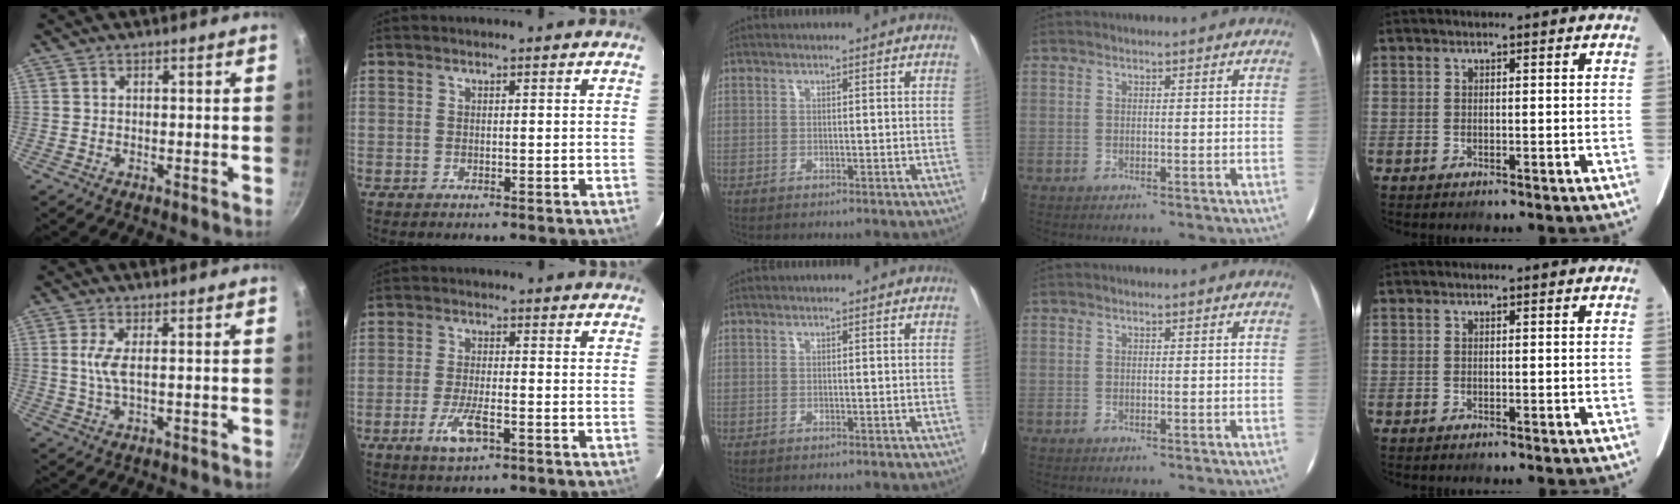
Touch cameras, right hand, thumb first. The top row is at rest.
{"thumb": {"total": 3.7, "force": [0.5, 1.1, 3.5], "torque": [-0.093, -0.002, 0.012]}, "index": {"total": 5.0, "force": [-2.3, 1.3, 4.3], "torque": [-0.087, -0.004, -0.039]}}